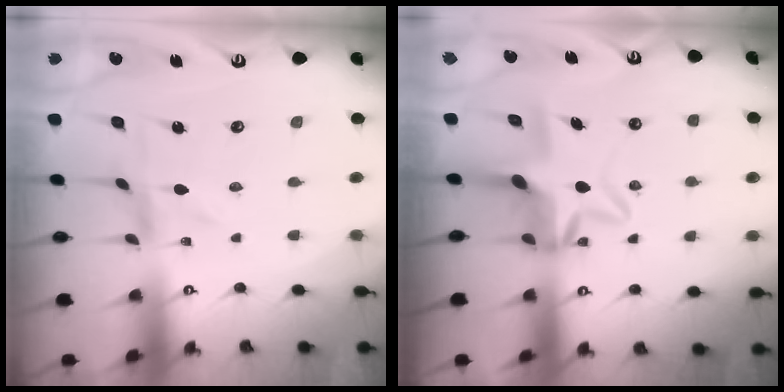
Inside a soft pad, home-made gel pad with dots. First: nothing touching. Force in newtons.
{"total": 8.1, "press": 8.0, "slide": 0.7}